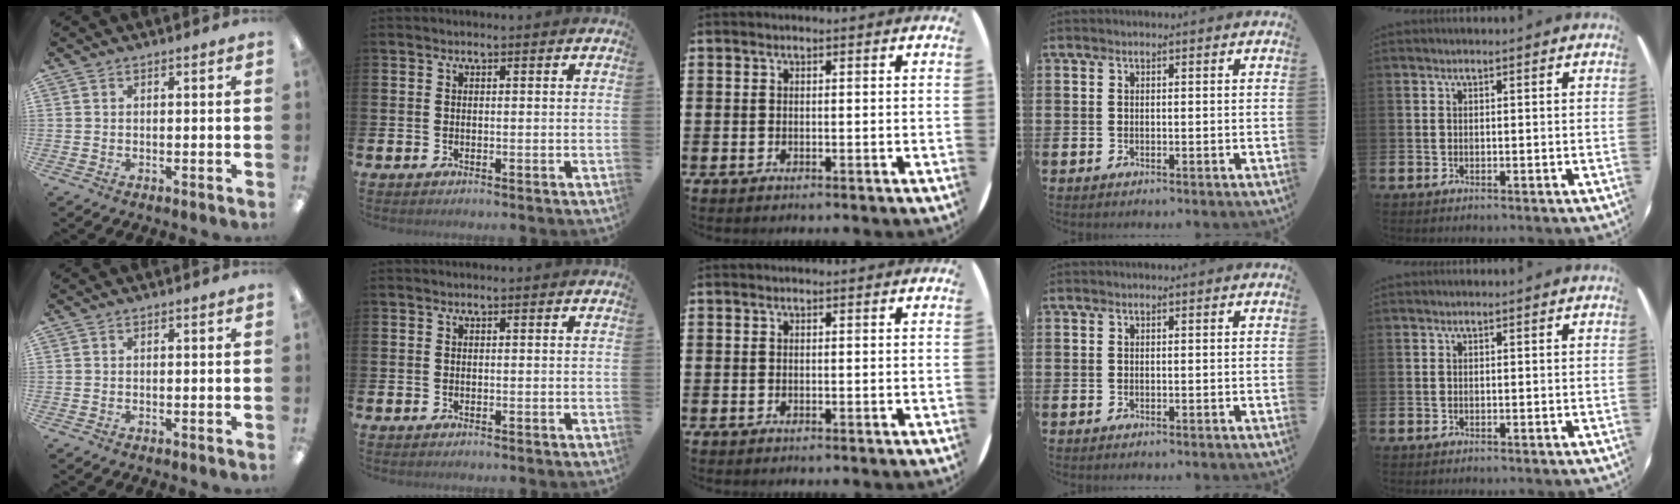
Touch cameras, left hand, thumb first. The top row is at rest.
{}